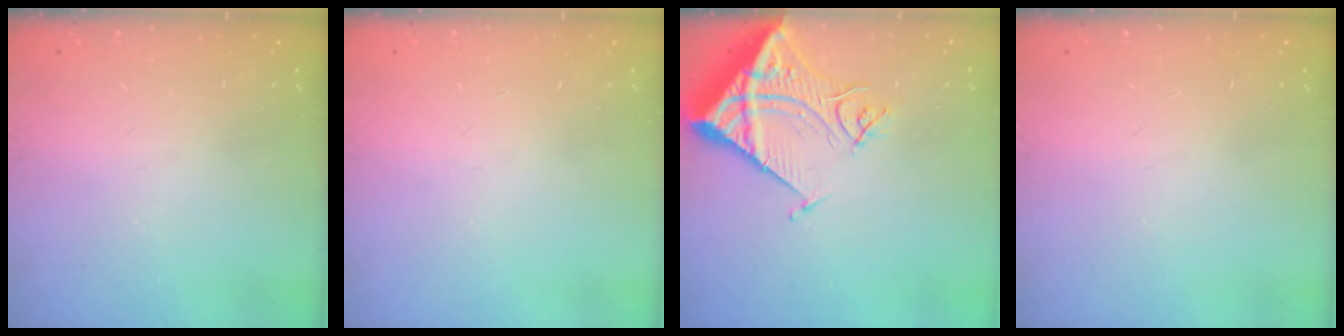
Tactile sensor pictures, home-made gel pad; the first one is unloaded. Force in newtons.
{"total": 0.0}
{"total": 13.5, "press": 13.4, "slide": 1.8}
{"total": 0.0}